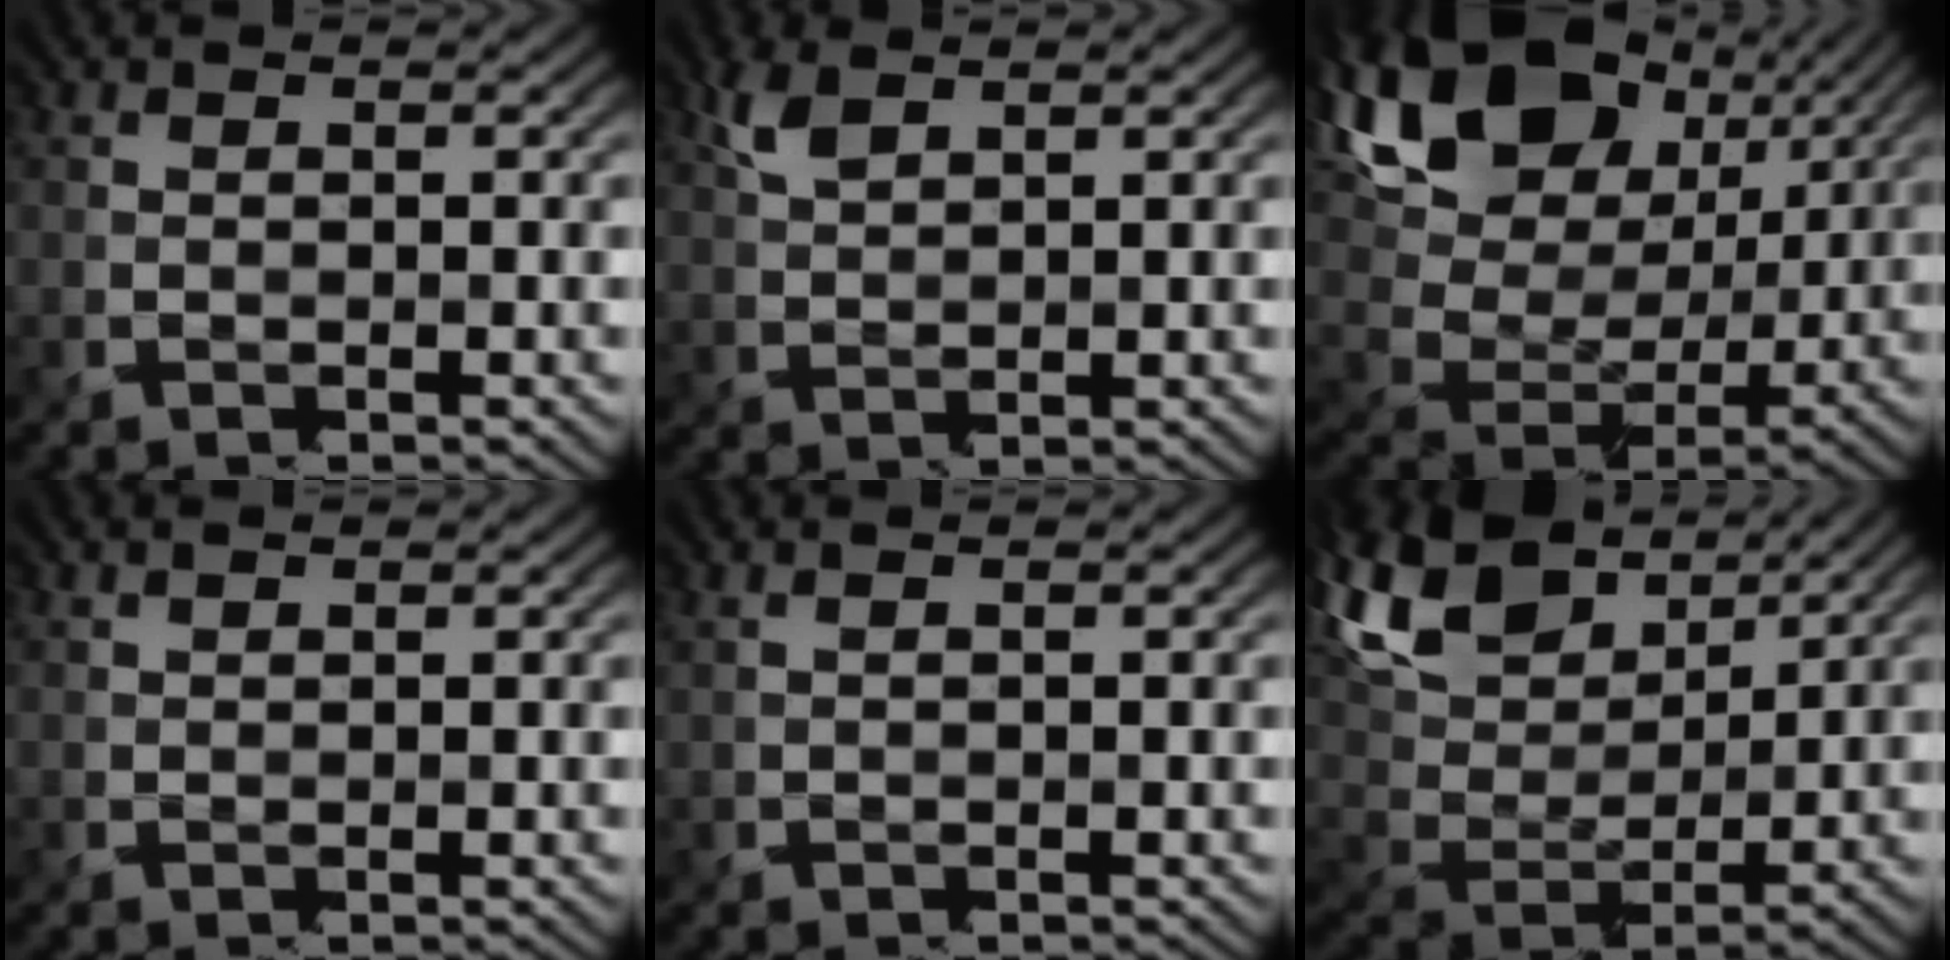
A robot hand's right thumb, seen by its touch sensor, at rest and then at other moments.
{"total": 2.8, "force": [2.0, 0.5, 1.8], "torque": [-0.055, -0.001, 0.053]}
{"total": 17.2, "force": [7.0, 10.9, 11.2], "torque": [-0.251, 0.013, 0.146]}
{"total": 0.8, "force": [0.7, -0.3, 0.0], "torque": [-0.009, -0.005, 0.018]}
{"total": 1.0, "force": [0.8, -0.6, 0.2], "torque": [-0.015, -0.003, 0.025]}
{"total": 14.4, "force": [8.6, 6.3, 9.7], "torque": [-0.247, 0.031, 0.162]}